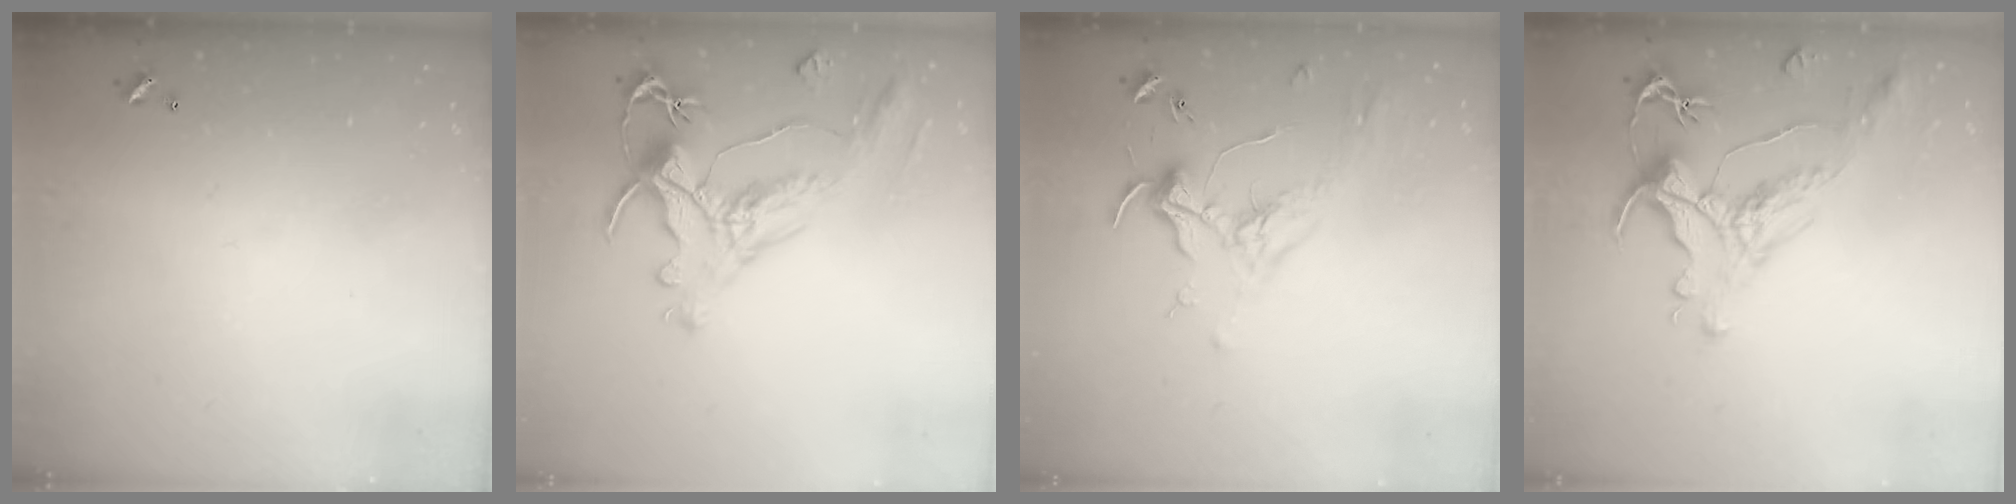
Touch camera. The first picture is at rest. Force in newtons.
{"total": 1.5, "press": 0.7, "slide": 1.3}
{"total": 1.7, "press": 1.5, "slide": 0.8}
{"total": 1.3, "press": 0.1, "slide": 1.3}